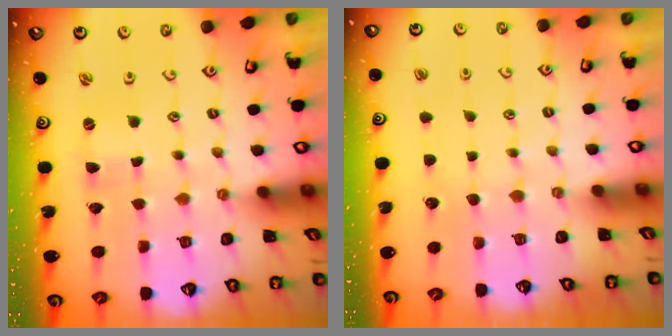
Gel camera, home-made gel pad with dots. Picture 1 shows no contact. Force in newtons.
{"total": 0.0}